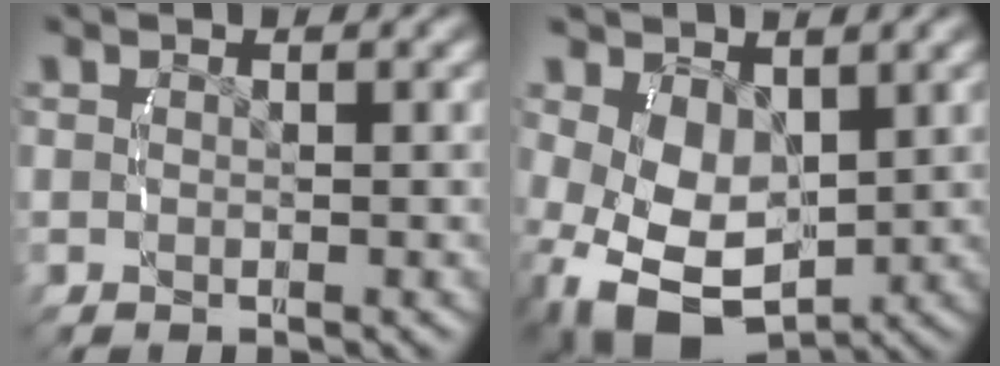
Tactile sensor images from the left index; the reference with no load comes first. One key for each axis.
{"total": 8.6, "fx": -2.0, "fy": 6.8, "fz": 4.8, "tx": -0.132, "ty": -0.060, "tz": -0.017}